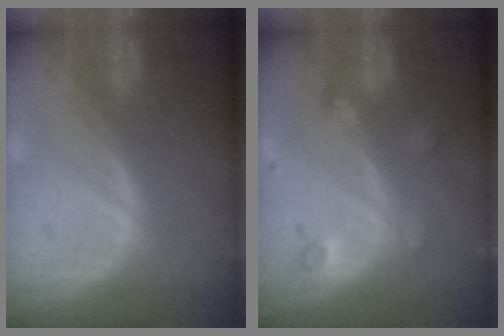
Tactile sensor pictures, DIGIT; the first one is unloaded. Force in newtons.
{"total": 3.5, "press": 3.1, "slide": 1.5}